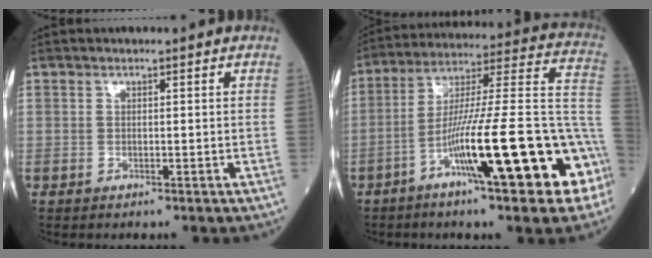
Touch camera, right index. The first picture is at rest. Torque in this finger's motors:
{"motor_torque": [1.06, -1.08, 0.57, 0.21]}